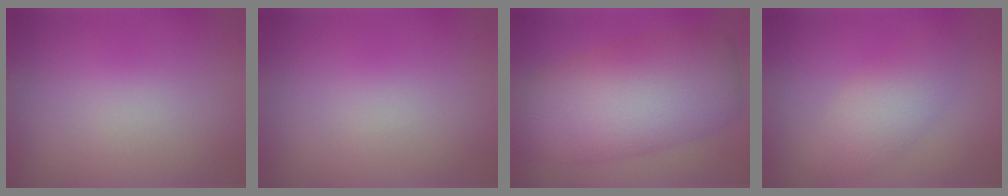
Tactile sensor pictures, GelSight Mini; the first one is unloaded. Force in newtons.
{"total": 0.0}
{"total": 10.5, "press": 10.5, "slide": 0.2}
{"total": 3.1, "press": 3.1, "slide": 0.1}